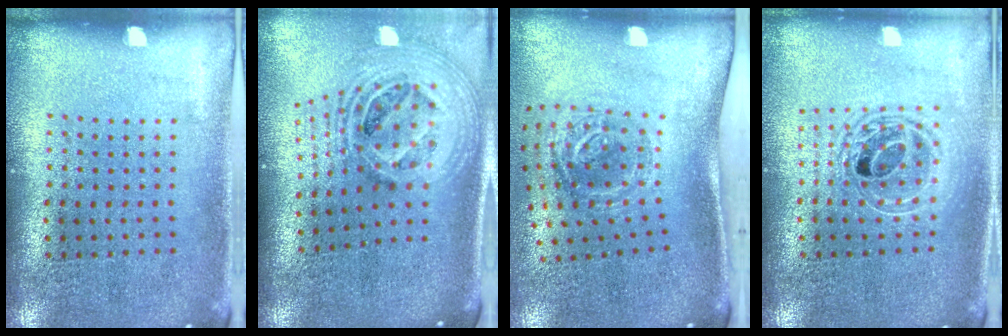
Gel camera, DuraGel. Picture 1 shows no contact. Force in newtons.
{"total": 2.5, "press": 1.8, "slide": 1.7}
{"total": 1.9, "press": 1.2, "slide": 1.5}
{"total": 1.7, "press": 1.4, "slide": 1.0}